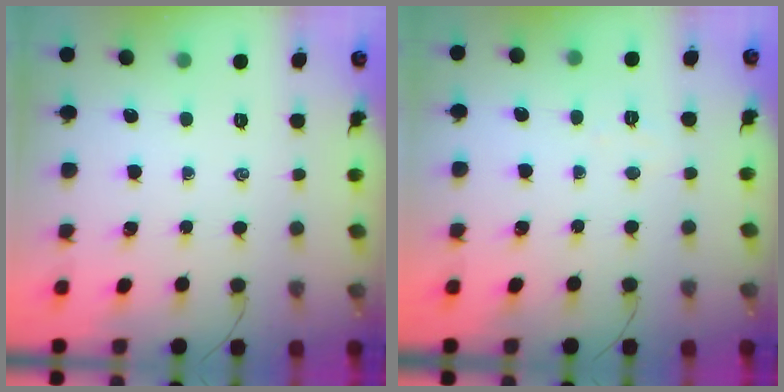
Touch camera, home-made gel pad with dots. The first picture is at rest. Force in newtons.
{"total": 2.4, "press": 2.3, "slide": 0.6}